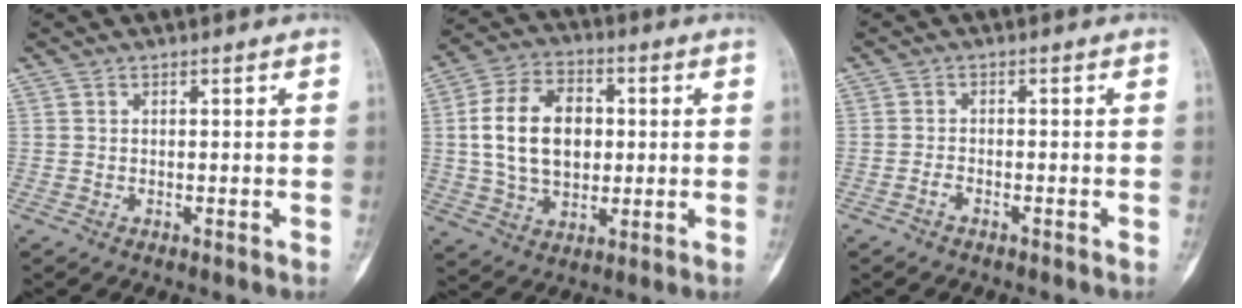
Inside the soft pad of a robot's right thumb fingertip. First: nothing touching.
{"total": 15.3, "force": [1.5, 10.6, 11.0], "torque": [-0.170, 0.013, 0.026]}
{"total": 1.4, "force": [-1.0, 0.6, 0.7], "torque": [-0.019, 0.007, -0.020]}